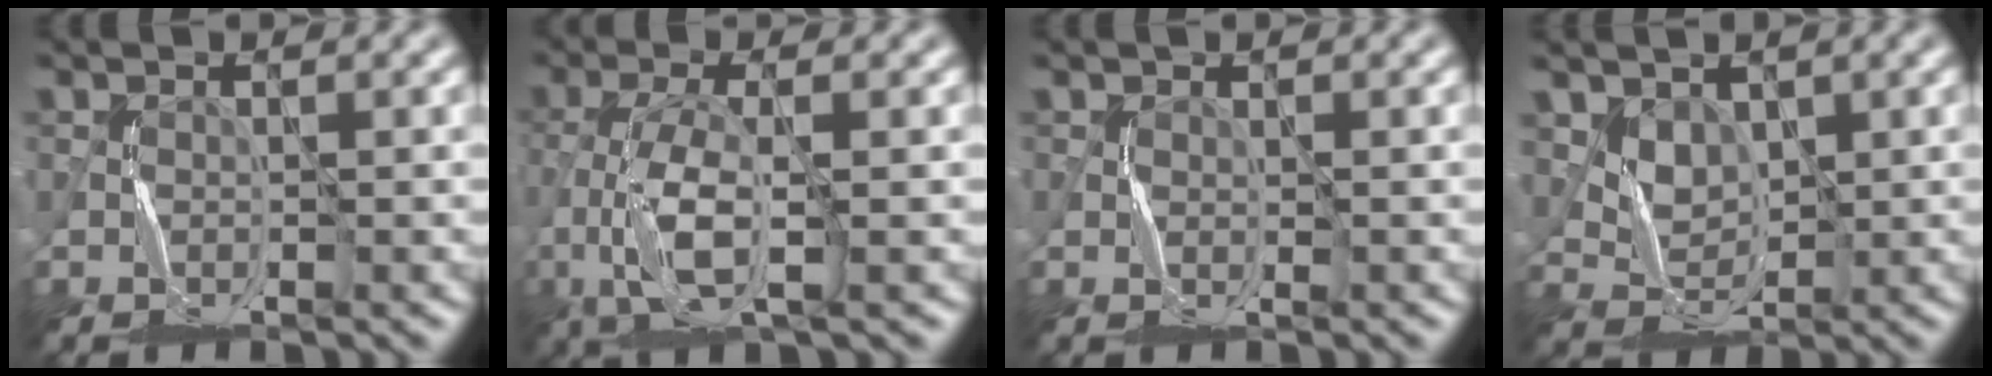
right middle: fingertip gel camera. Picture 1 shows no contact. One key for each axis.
{"total": 5.2, "fx": -1.5, "fy": 1.7, "fz": 4.7, "tx": -0.110, "ty": -0.001, "tz": -0.032}
{"total": 0.5, "fx": 0.3, "fy": 0.2, "fz": 0.4, "tx": -0.005, "ty": -0.001, "tz": 0.004}
{"total": 2.6, "fx": 1.8, "fy": 1.7, "fz": 0.9, "tx": -0.024, "ty": -0.013, "tz": 0.043}